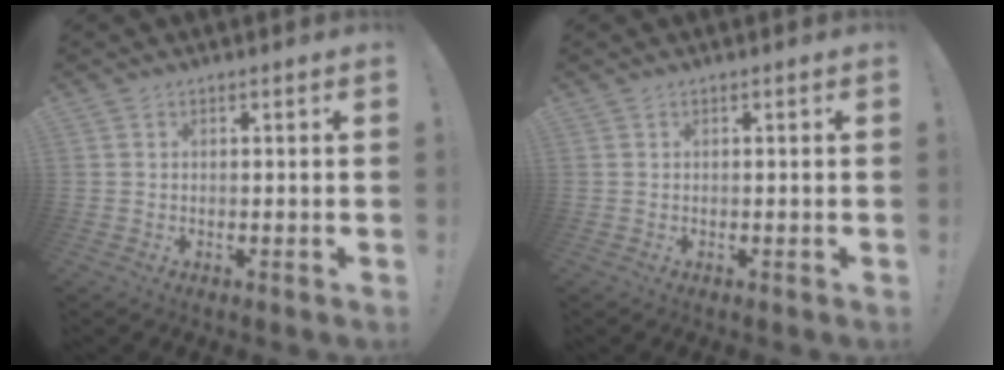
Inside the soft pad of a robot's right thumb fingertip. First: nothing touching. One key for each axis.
{"total": 0.0}